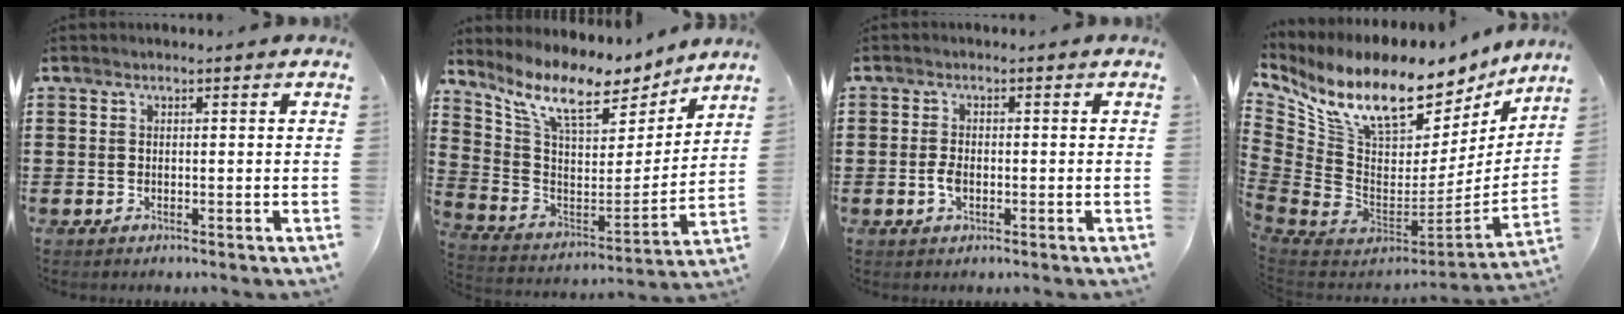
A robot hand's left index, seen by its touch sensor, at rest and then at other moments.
{"total": 10.4, "force": [7.6, 3.0, 6.4], "torque": [-0.150, -0.048, 0.126]}
{"total": 2.3, "force": [-0.5, 1.2, 1.9], "torque": [-0.051, -0.004, -0.013]}
{"total": 12.9, "force": [9.2, 5.8, 7.0], "torque": [-0.156, -0.078, 0.162]}